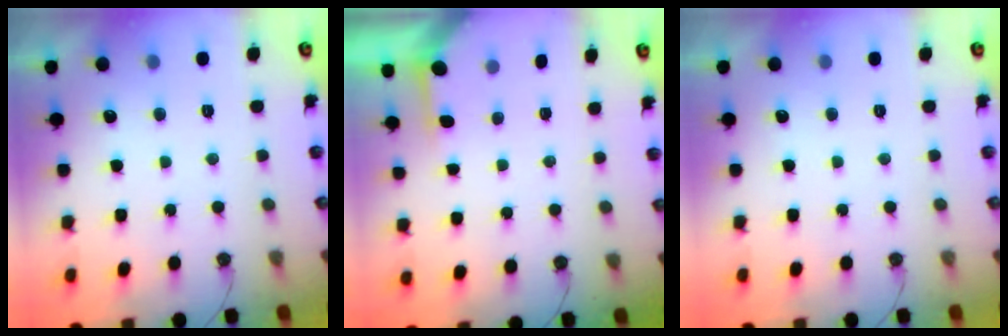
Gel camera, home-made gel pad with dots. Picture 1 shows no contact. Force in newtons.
{"total": 1.9, "press": 1.9, "slide": 0.3}
{"total": 0.0}